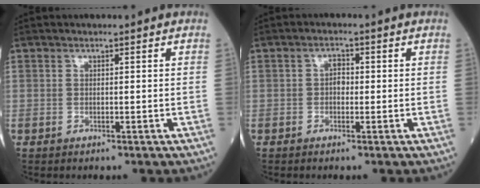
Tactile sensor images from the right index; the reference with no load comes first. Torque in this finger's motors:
{"motor_torque": [0.46, -0.03, 0.19, 0.04]}